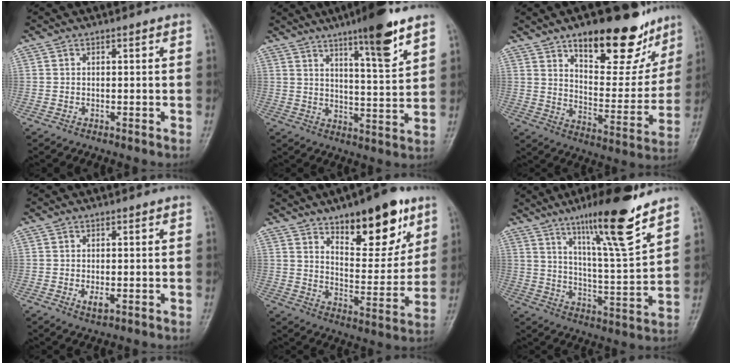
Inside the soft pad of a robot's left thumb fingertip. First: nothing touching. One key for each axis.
{"total": 11.7, "fx": 7.5, "fy": 1.6, "fz": 8.8, "tx": -0.125, "ty": -0.047, "tz": 0.116}
{"total": 21.7, "fx": 14.0, "fy": 9.3, "fz": 13.7, "tx": -0.132, "ty": -0.071, "tz": 0.208}
{"total": 2.3, "fx": -0.5, "fy": 1.1, "fz": 1.9, "tx": -0.036, "ty": -0.006, "tz": -0.007}
{"total": 17.7, "fx": 10.6, "fy": 7.2, "fz": 12.2, "tx": -0.127, "ty": -0.063, "tz": 0.168}
{"total": 16.1, "fx": 11.0, "fy": 1.5, "fz": 11.7, "tx": -0.181, "ty": -0.067, "tz": 0.183}